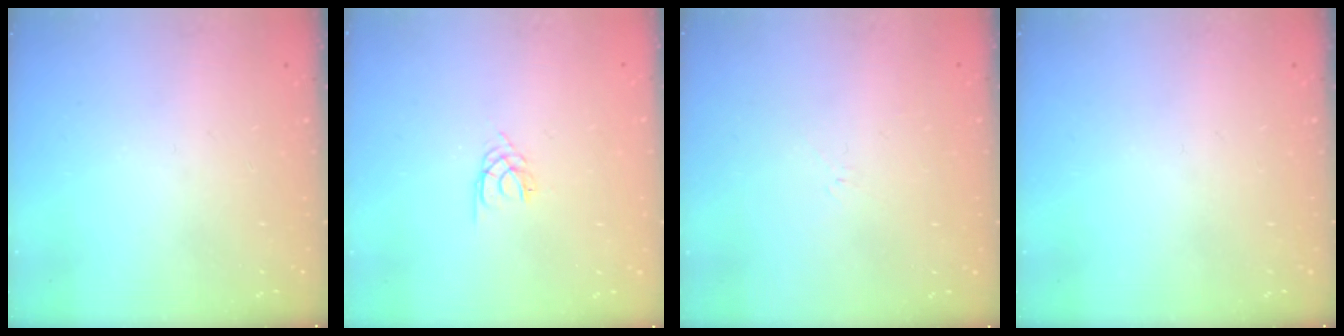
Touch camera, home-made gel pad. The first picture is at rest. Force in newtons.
{"total": 1.6, "press": 1.6, "slide": 0.3}
{"total": 2.6, "press": 2.5, "slide": 0.6}
{"total": 0.0}